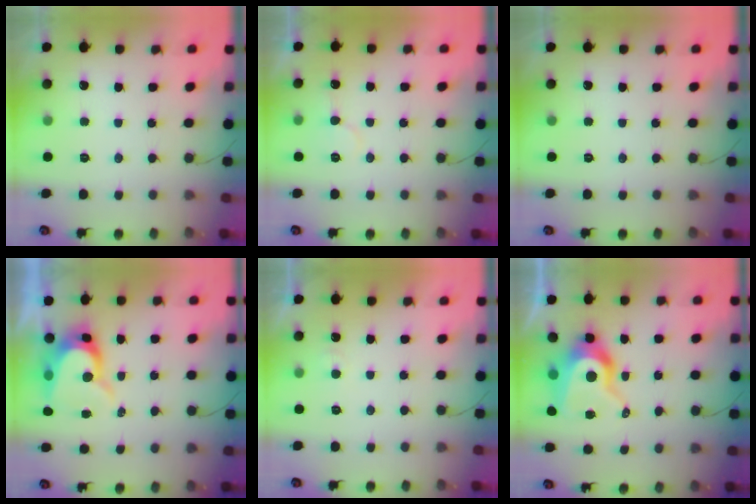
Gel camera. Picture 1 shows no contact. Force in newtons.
{"total": 6.7, "press": 6.7, "slide": 0.5}
{"total": 0.0}
{"total": 8.7, "press": 8.7, "slide": 0.6}
{"total": 3.5, "press": 3.4, "slide": 0.3}
{"total": 11.7, "press": 11.6, "slide": 1.1}